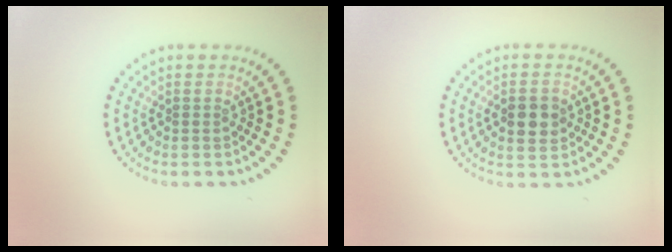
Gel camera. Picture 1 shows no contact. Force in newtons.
{"total": 2.9, "press": 2.9, "slide": 0.2}